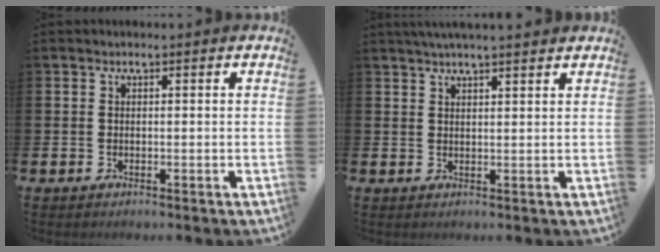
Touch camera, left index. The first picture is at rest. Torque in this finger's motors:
{"motor_torque": [0.95, -1.19, 0.64, 0.21]}